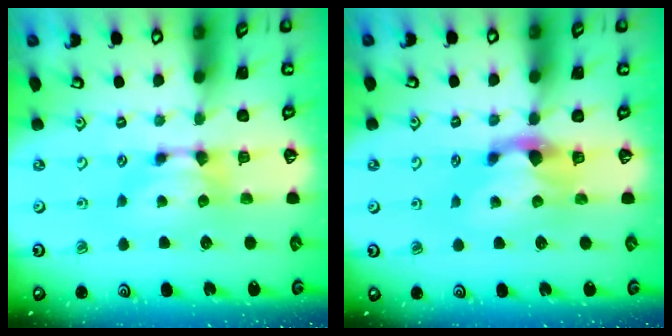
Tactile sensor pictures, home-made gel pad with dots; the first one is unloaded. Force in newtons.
{"total": 1.7, "press": 1.0, "slide": 1.4}